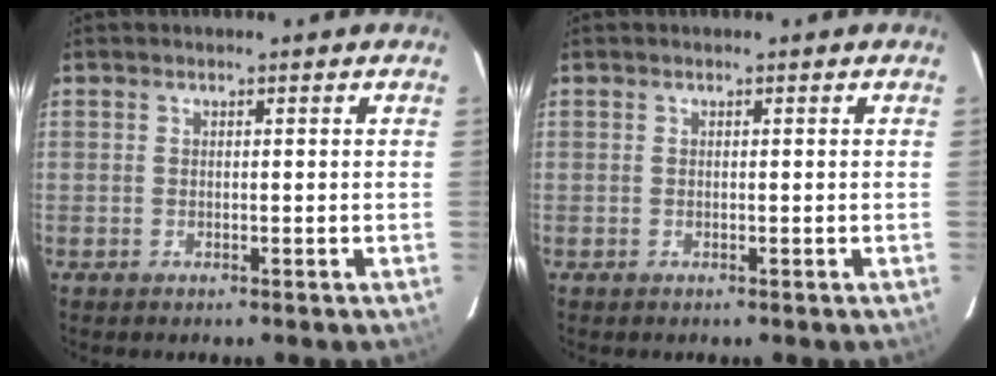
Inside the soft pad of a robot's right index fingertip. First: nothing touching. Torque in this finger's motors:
{"motor_torque": [0.00, 0.00, 0.00, 0.00]}